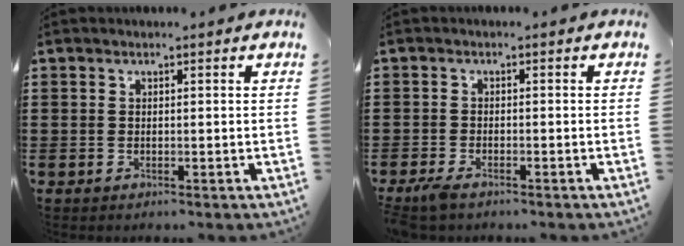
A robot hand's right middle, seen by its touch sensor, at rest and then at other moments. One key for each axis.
{"total": 2.1, "fx": -1.7, "fy": 0.4, "fz": 1.2, "tx": -0.036, "ty": -0.002, "tz": -0.039}